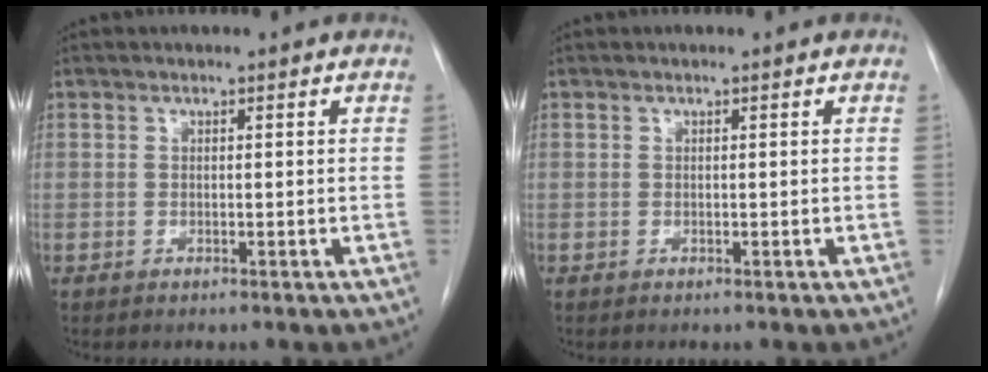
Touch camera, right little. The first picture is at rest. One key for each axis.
{"total": 0.0}